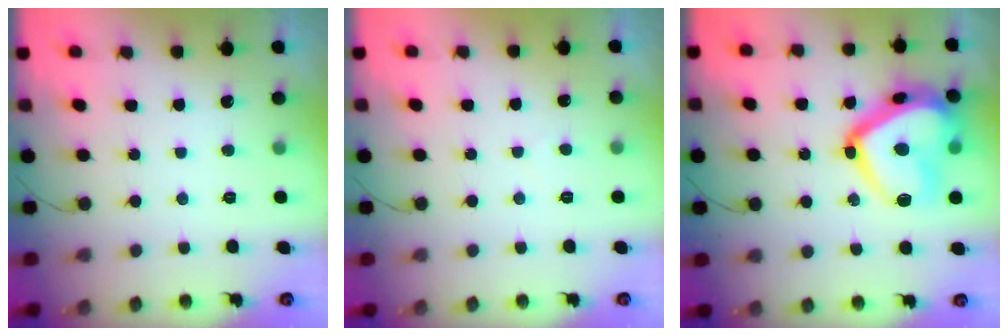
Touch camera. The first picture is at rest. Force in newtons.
{"total": 2.8, "press": 2.8, "slide": 0.3}
{"total": 23.5, "press": 23.5, "slide": 1.6}